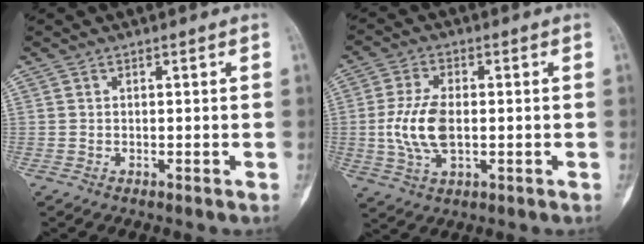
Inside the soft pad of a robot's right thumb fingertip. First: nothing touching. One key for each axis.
{"total": 9.5, "fx": -0.5, "fy": 5.0, "fz": 8.0, "tx": -0.170, "ty": 0.001, "tz": -0.007}